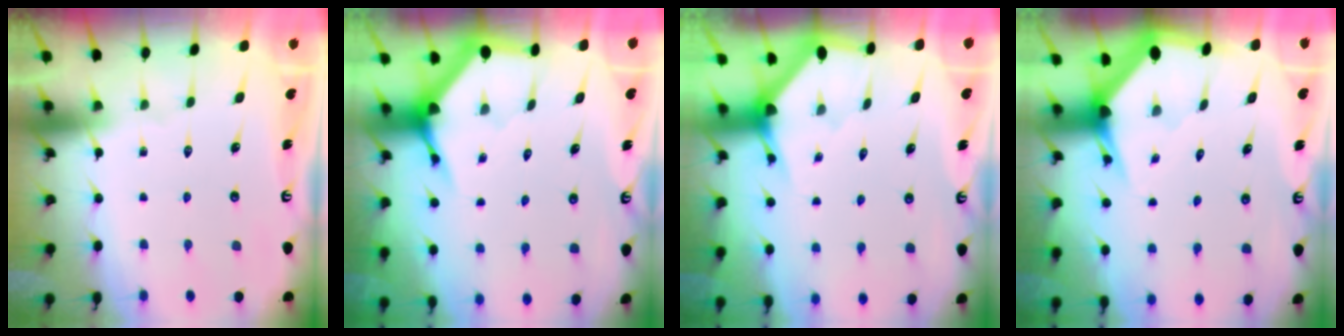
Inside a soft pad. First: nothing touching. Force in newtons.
{"total": 3.7, "press": 3.7, "slide": 0.5}
{"total": 2.6, "press": 2.6, "slide": 0.1}
{"total": 3.6, "press": 3.6, "slide": 0.3}